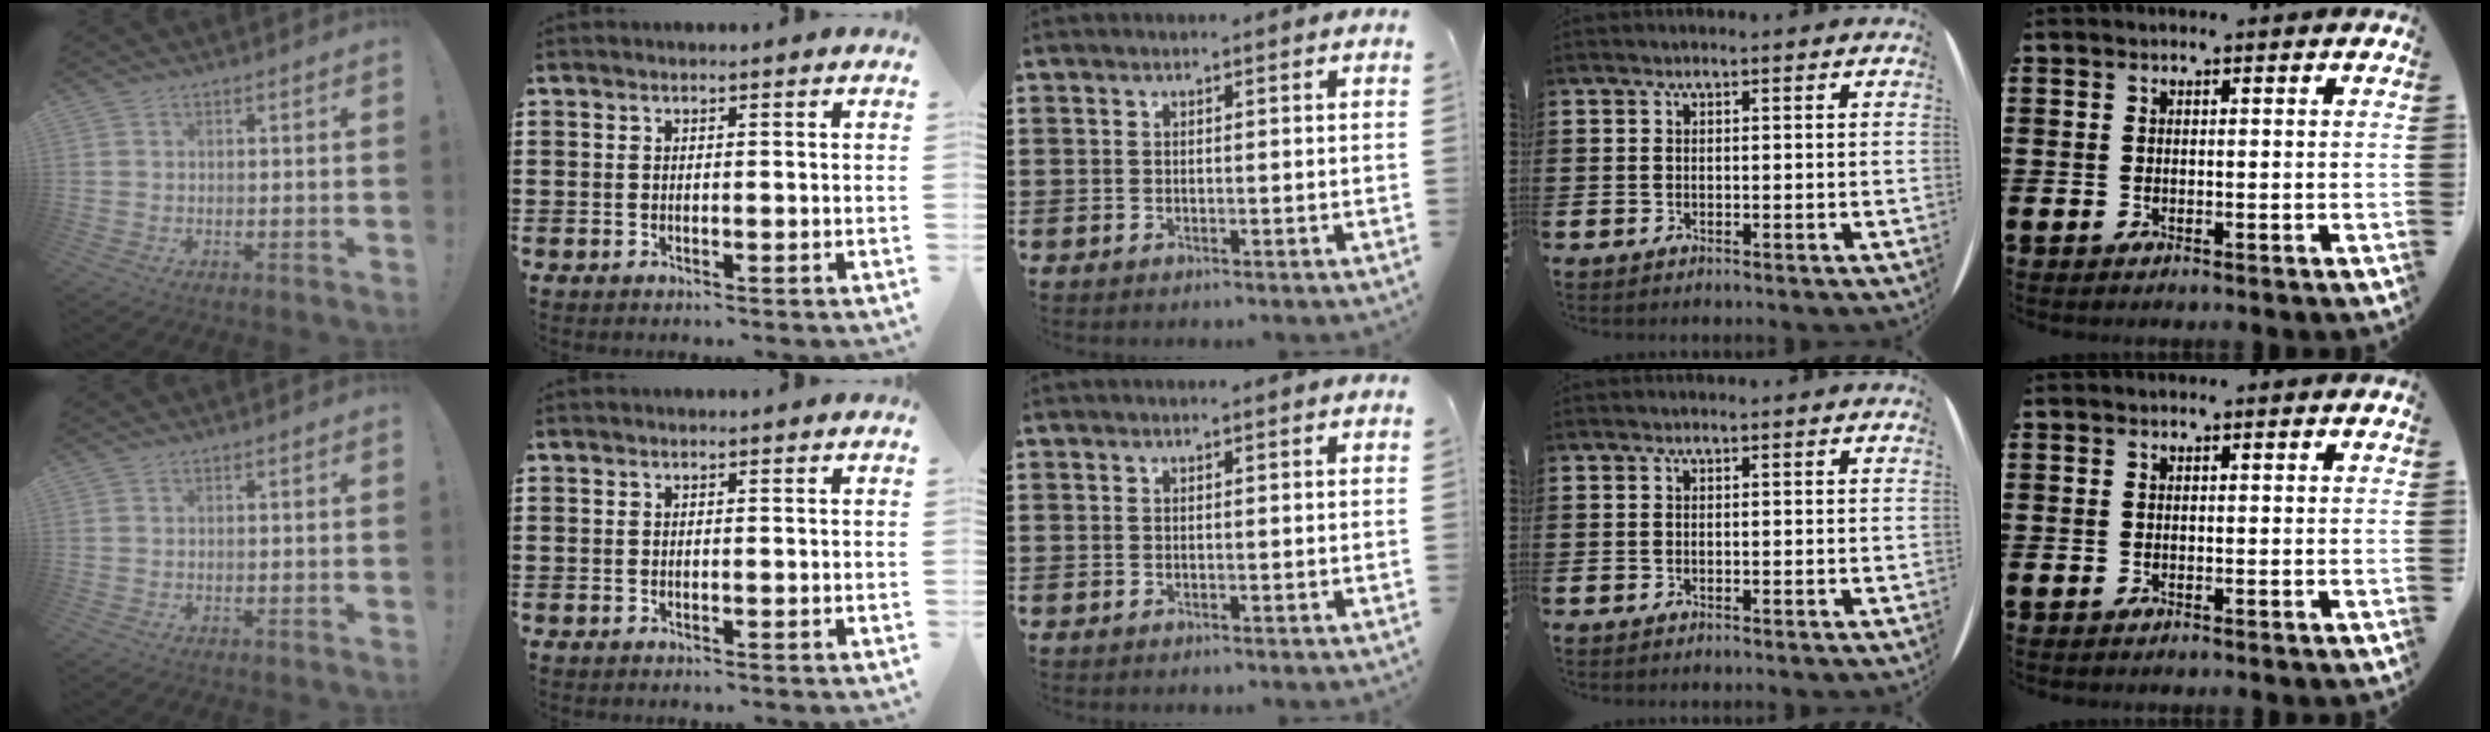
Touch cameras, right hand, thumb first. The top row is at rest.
{}